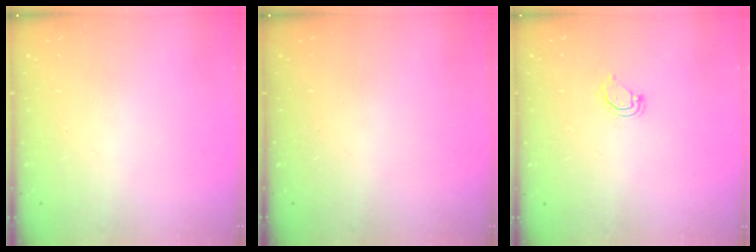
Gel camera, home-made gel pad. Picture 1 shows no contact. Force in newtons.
{"total": 0.0}
{"total": 3.1, "press": 3.1, "slide": 0.4}